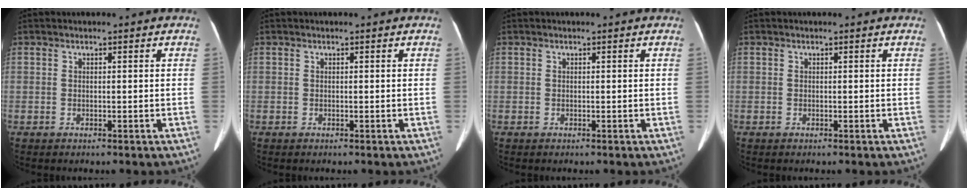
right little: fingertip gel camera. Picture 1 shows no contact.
{"total": 0.0}
{"total": 0.0}
{"total": 0.0}